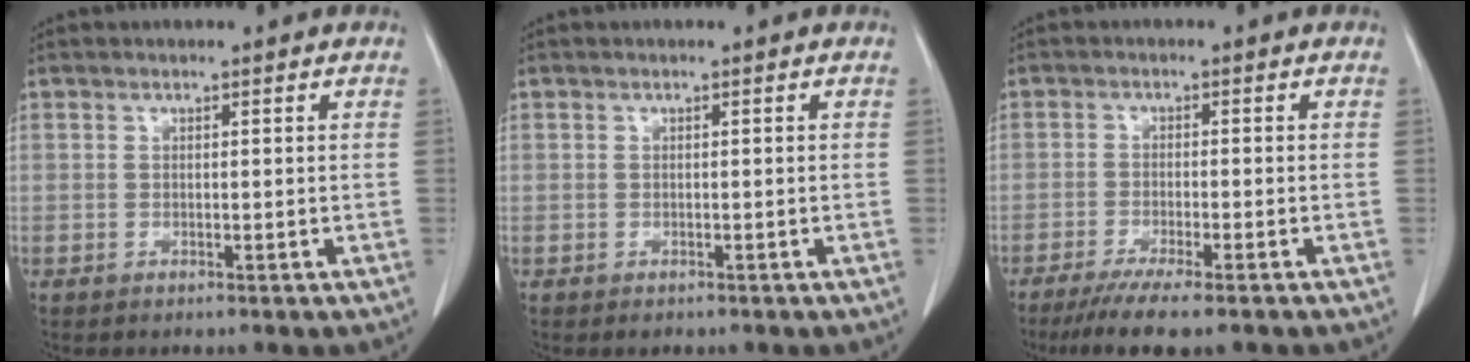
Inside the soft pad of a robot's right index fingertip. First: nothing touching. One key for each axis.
{"total": 0.7, "fx": -0.4, "fy": 0.6, "fz": 0.2, "tx": 0.002, "ty": 0.004, "tz": -0.004}
{"total": 7.9, "fx": -6.0, "fy": 0.5, "fz": 5.1, "tx": -0.074, "ty": -0.016, "tz": -0.091}